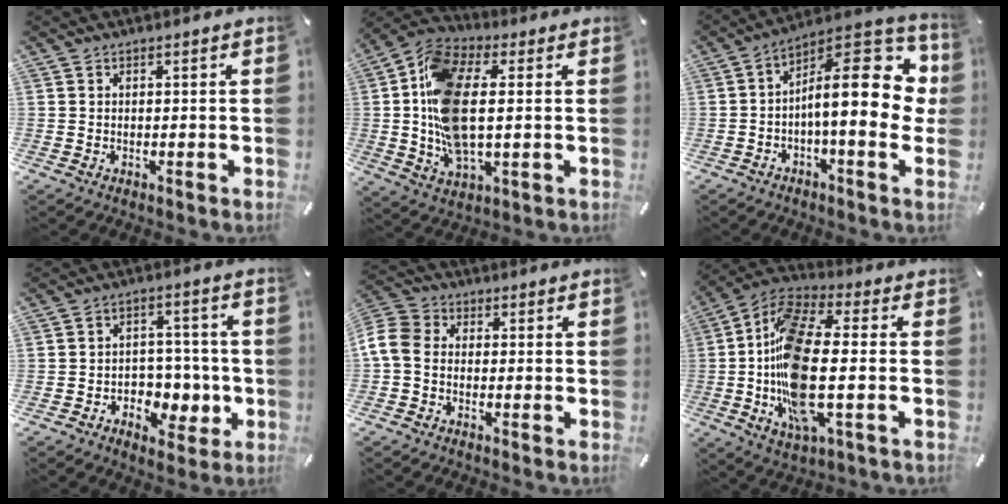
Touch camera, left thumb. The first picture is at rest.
{"total": 16.0, "force": [0.8, 8.5, 13.5], "torque": [-0.292, -0.004, 0.020]}
{"total": 21.1, "force": [1.4, 8.7, 19.2], "torque": [-0.266, -0.026, 0.028]}
{"total": 7.2, "force": [-1.9, 6.3, 3.0], "torque": [-0.024, 0.003, -0.030]}
{"total": 6.0, "force": [-1.4, 4.4, 3.9], "torque": [-0.095, 0.008, -0.026]}
{"total": 18.8, "force": [-2.0, 7.4, 17.2], "torque": [-0.367, -0.011, -0.036]}